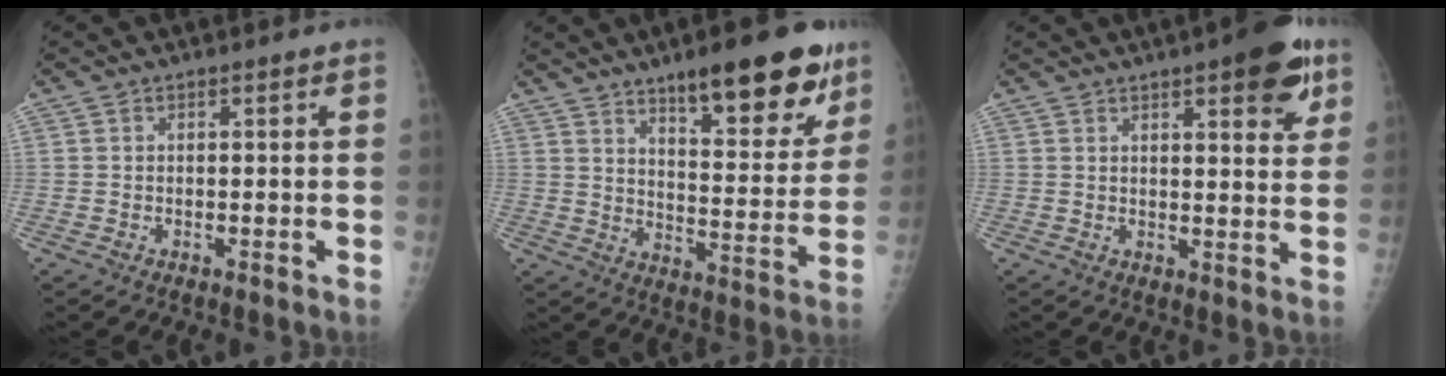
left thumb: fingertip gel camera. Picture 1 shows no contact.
{"total": 19.1, "force": [12.2, 5.8, 13.5], "torque": [-0.145, -0.068, 0.180]}
{"total": 10.4, "force": [5.7, 3.1, 8.1], "torque": [-0.080, -0.021, 0.069]}